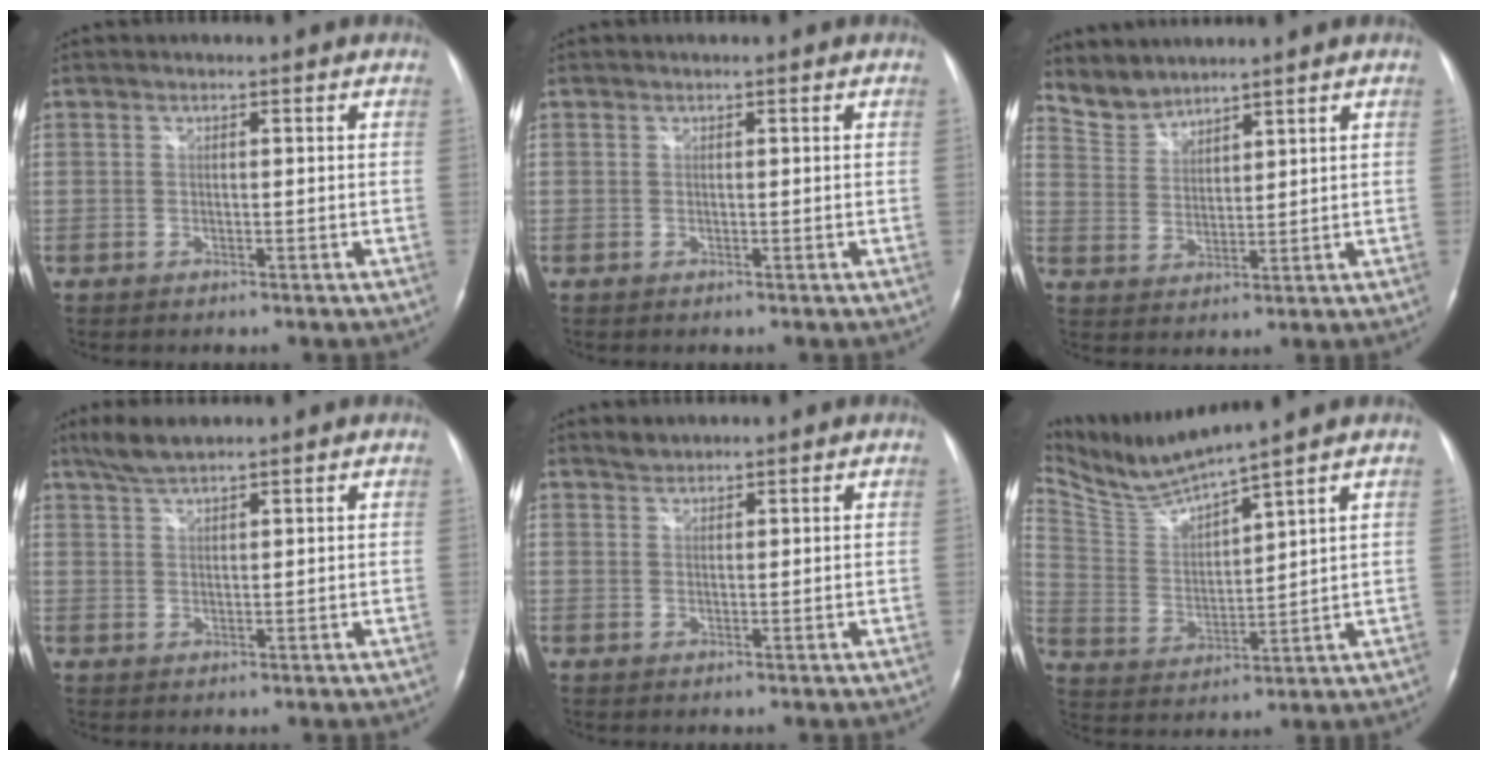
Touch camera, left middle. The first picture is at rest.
{"total": 0.0}
{"total": 4.7, "force": [4.6, 0.9, -0.3], "torque": [-0.002, 0.011, 0.105]}
{"total": 3.9, "force": [3.4, 0.3, 1.9], "torque": [-0.046, 0.007, 0.068]}
{"total": 1.5, "force": [1.4, 0.5, 0.0], "torque": [-0.003, 0.002, 0.025]}
{"total": 8.6, "force": [8.1, -1.5, 2.4], "torque": [-0.069, -0.008, 0.174]}